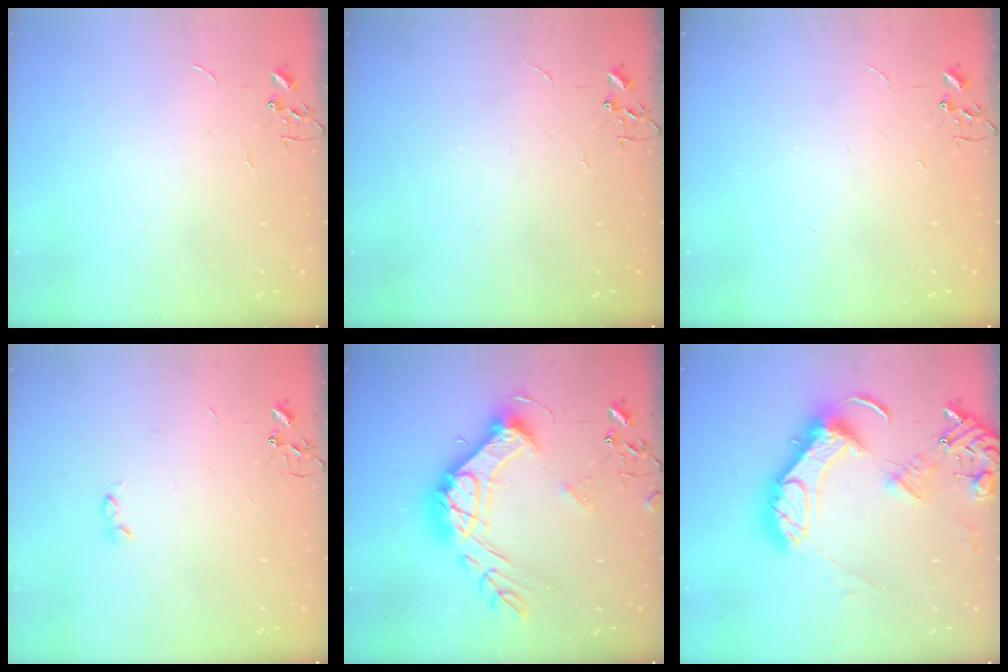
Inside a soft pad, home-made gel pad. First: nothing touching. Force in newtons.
{"total": 0.0}
{"total": 0.0}
{"total": 2.6, "press": 2.5, "slide": 0.5}
{"total": 22.5, "press": 22.4, "slide": 1.7}
{"total": 19.3, "press": 19.1, "slide": 2.4}